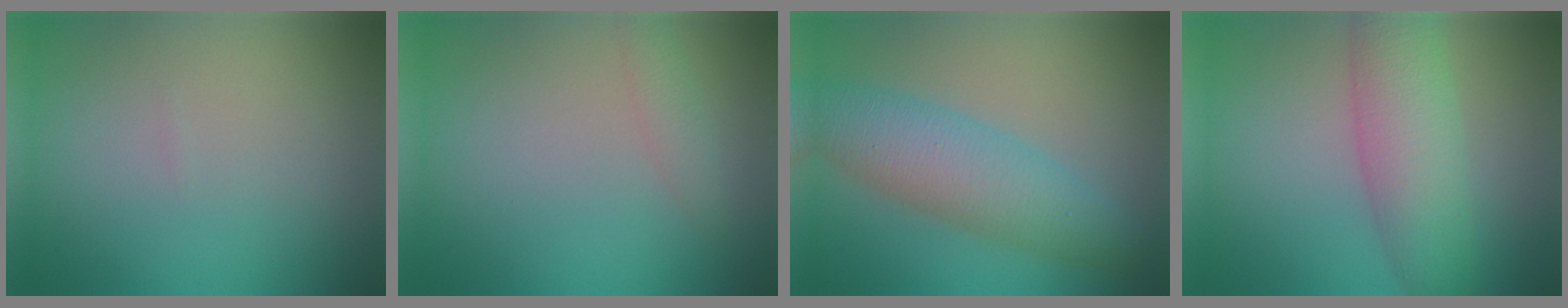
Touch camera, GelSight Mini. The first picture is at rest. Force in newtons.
{"total": 1.3, "press": 1.3, "slide": 0.0}
{"total": 6.2, "press": 6.2, "slide": 0.2}
{"total": 6.1, "press": 6.1, "slide": 0.2}